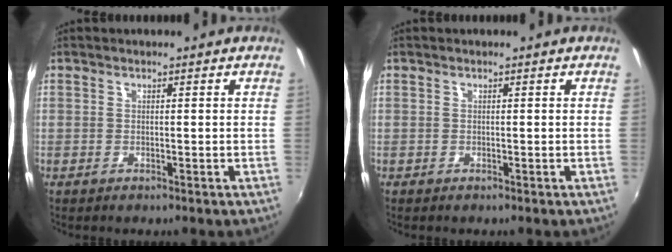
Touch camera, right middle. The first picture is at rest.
{"total": 0.0}